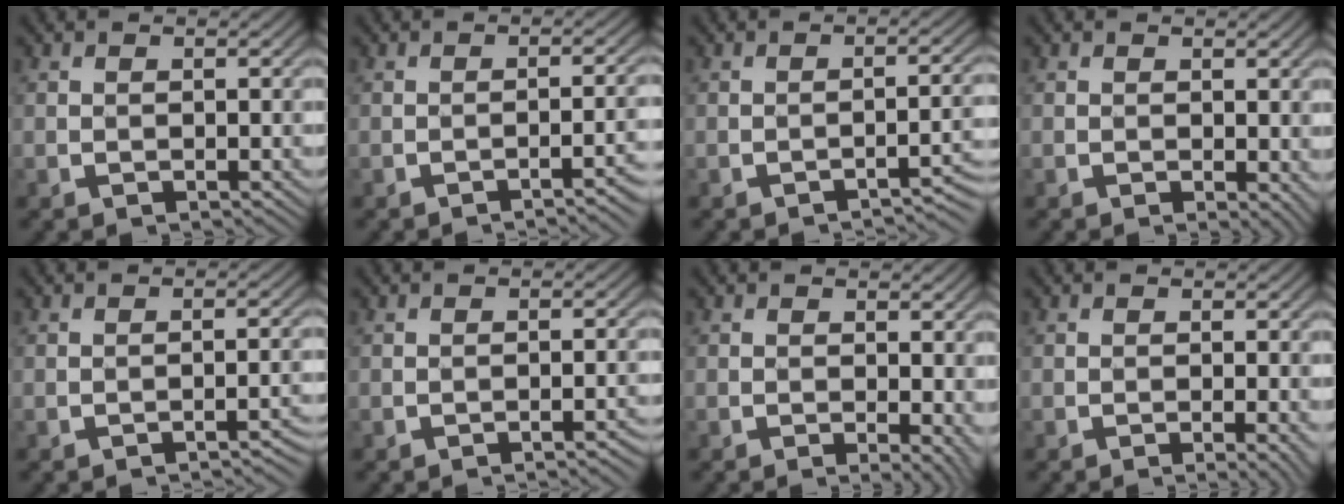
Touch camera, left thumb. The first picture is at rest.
{"total": 4.3, "force": [-2.2, 1.0, 3.6], "torque": [-0.032, 0.013, -0.036]}
{"total": 3.9, "force": [-2.5, 0.7, 2.9], "torque": [-0.031, 0.013, -0.041]}
{"total": 1.0, "force": [0.2, 0.2, 0.9], "torque": [-0.014, -0.006, 0.004]}
{"total": 3.0, "force": [-2.0, 0.6, 2.2], "torque": [-0.022, 0.011, -0.032]}
{"total": 2.4, "force": [-1.4, 0.5, 1.8], "torque": [-0.014, 0.010, -0.025]}
{"total": 2.2, "force": [-0.1, 0.5, 2.2], "torque": [-0.030, -0.005, -0.002]}
{"total": 2.0, "force": [-0.5, 0.3, 1.9], "torque": [-0.026, 0.002, -0.012]}